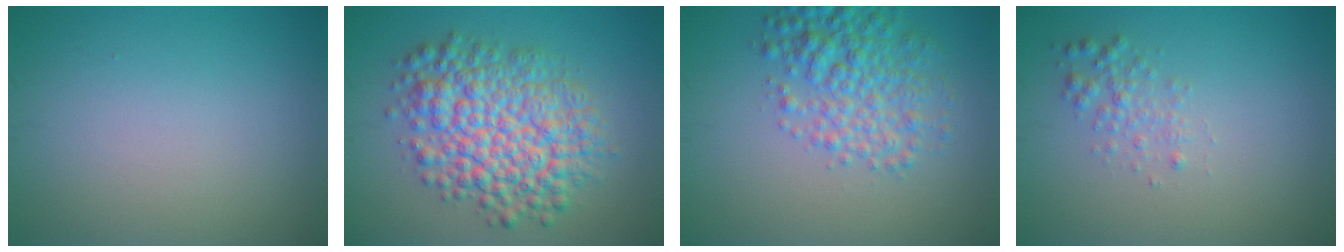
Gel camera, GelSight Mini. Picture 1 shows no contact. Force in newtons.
{"total": 8.7, "press": 8.7, "slide": 0.2}
{"total": 4.9, "press": 4.9, "slide": 0.1}
{"total": 1.7, "press": 1.7, "slide": 0.0}